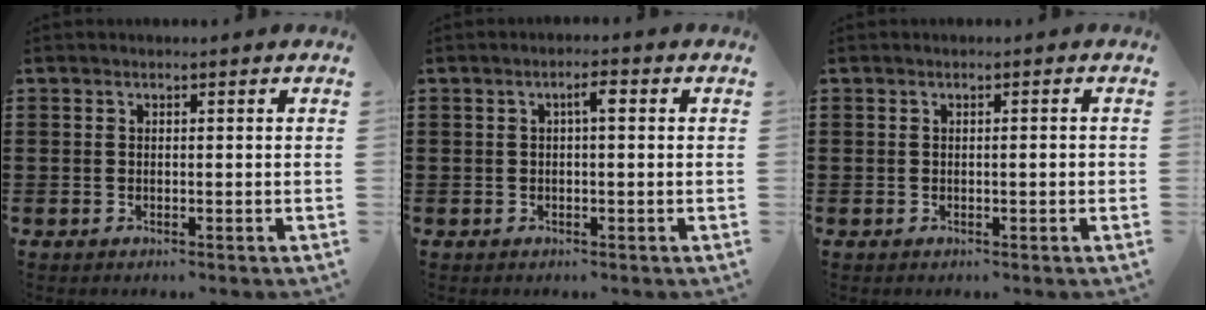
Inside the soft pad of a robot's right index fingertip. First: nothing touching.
{"total": 2.1, "force": [0.3, 0.5, 2.1], "torque": [-0.041, 0.006, 0.002]}
{"total": 0.9, "force": [-0.1, 0.1, 0.9], "torque": [-0.015, -0.002, -0.001]}